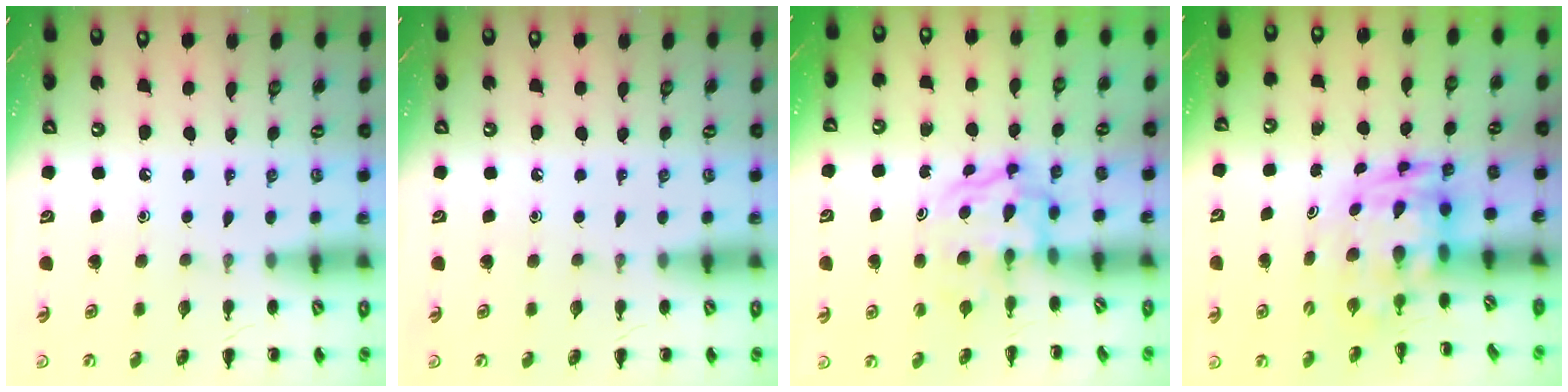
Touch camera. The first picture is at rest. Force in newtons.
{"total": 0.0}
{"total": 3.7, "press": 3.7, "slide": 0.5}
{"total": 3.8, "press": 3.7, "slide": 0.8}